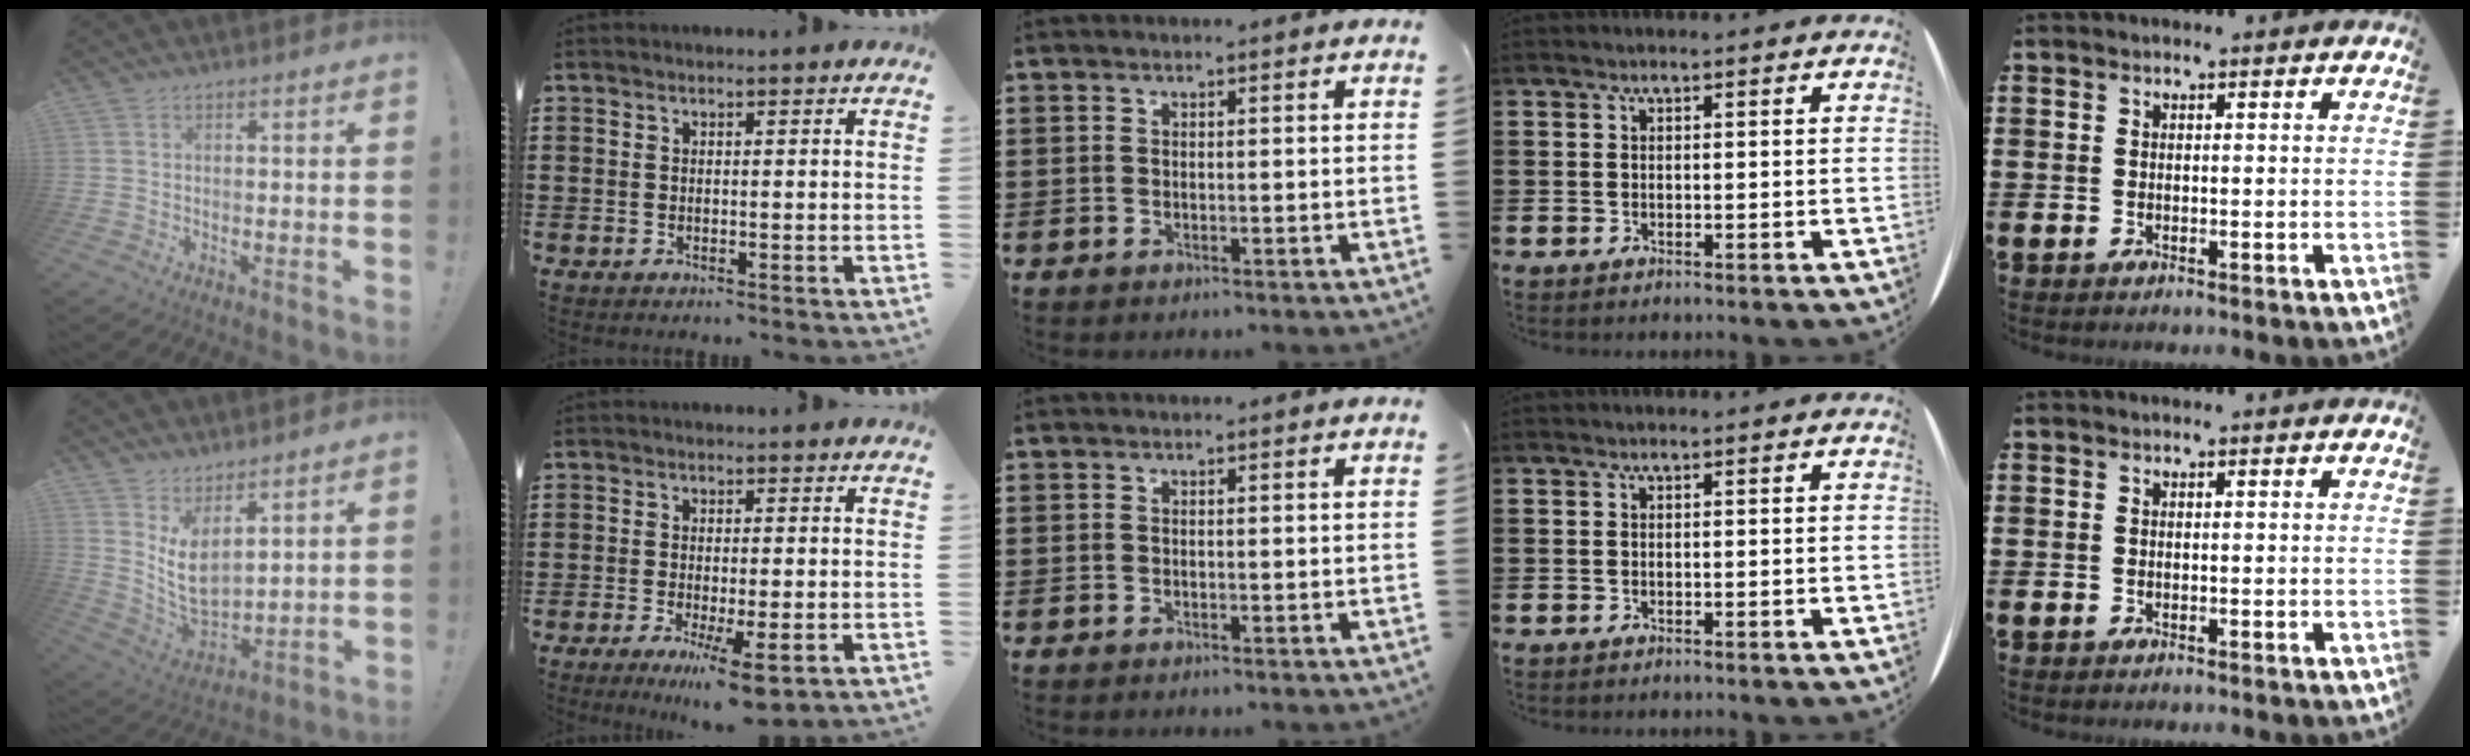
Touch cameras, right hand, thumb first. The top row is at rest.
{"thumb": {"total": 9.9, "force": [5.0, 6.2, 5.9], "torque": [-0.105, -0.060, 0.104]}, "index": {"total": 5.4, "force": [-2.7, 0.7, 4.6], "torque": [-0.086, -0.011, -0.046]}}